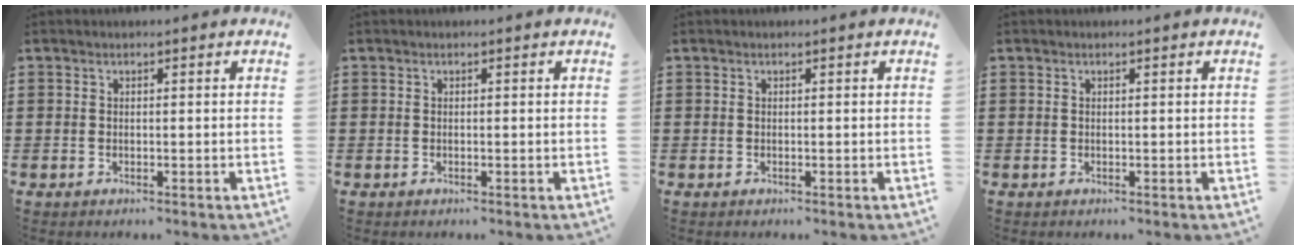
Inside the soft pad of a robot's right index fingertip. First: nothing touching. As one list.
[{"total": 0.0}, {"total": 0.0}, {"total": 0.0}]